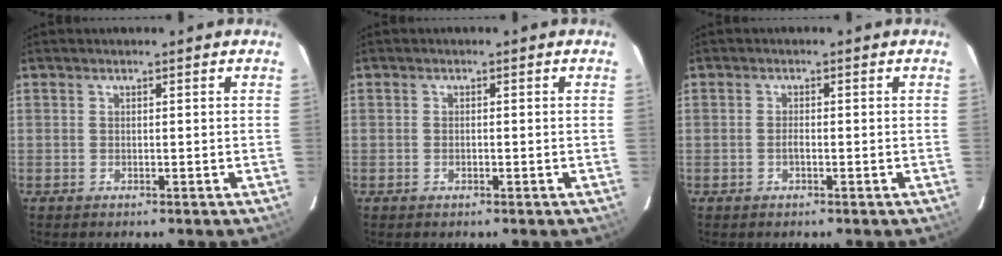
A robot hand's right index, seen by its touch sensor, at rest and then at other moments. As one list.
[{"total": 0.6, "force": [-0.3, 0.3, 0.4], "torque": [-0.007, 0.001, -0.005]}, {"total": 1.0, "force": [-0.4, 0.3, 0.8], "torque": [-0.015, 0.002, -0.008]}]